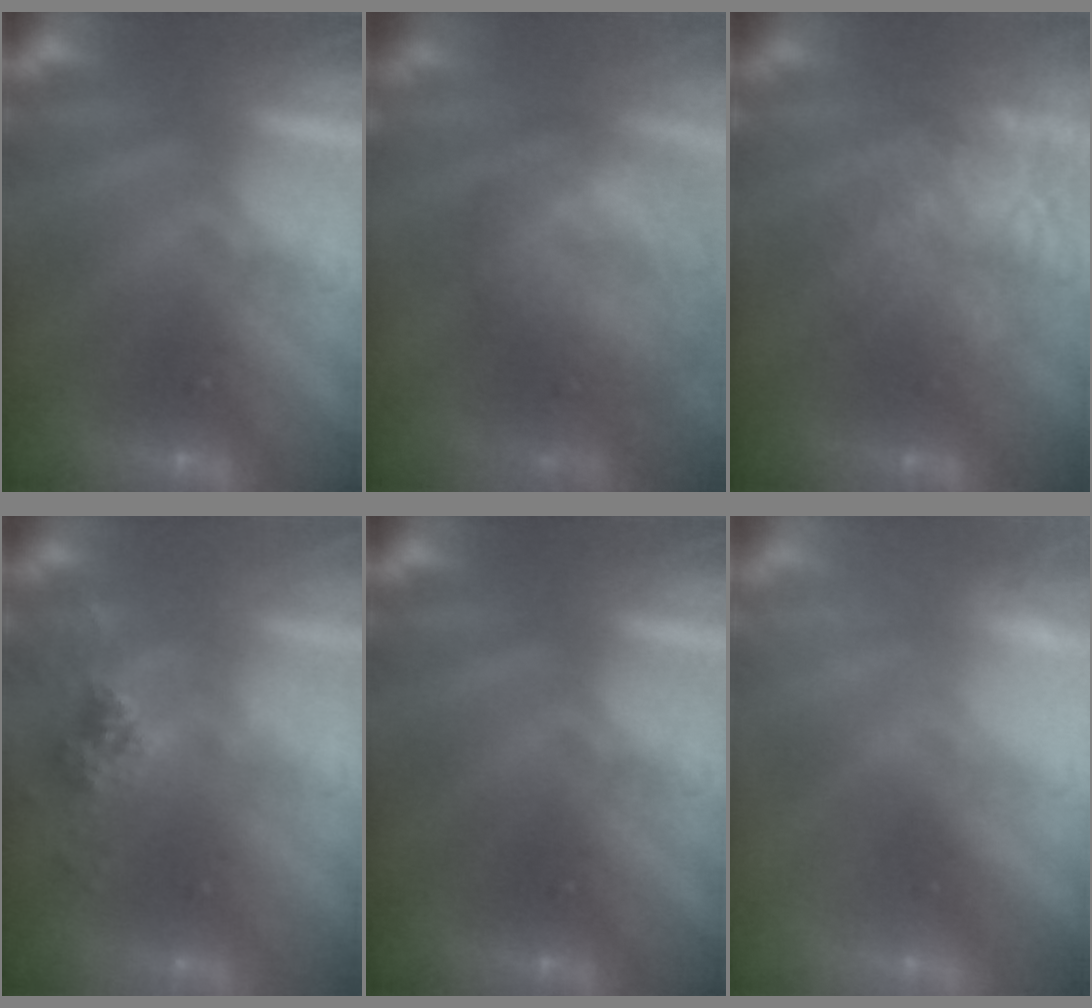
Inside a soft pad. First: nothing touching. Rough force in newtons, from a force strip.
{"total": 6.1}
{"total": 7.4}
{"total": 2.4}
{"total": 0.0}
{"total": 2.4}